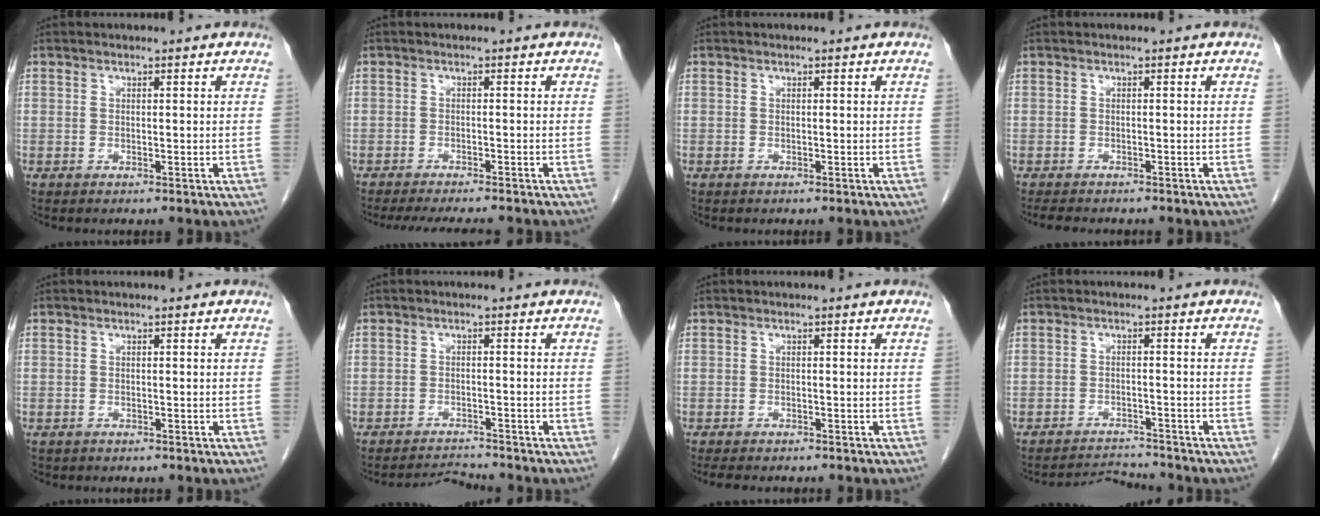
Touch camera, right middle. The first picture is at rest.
{"total": 9.3, "force": [-8.3, 1.2, 4.0], "torque": [-0.053, -0.016, -0.112]}
{"total": 0.0}
{"total": 4.3, "force": [-3.7, 1.2, 1.8], "torque": [-0.029, -0.008, -0.050]}
{"total": 0.9, "force": [-0.7, 0.6, 0.1], "torque": [-0.014, 0.001, -0.010]}
{"total": 2.7, "force": [-2.5, -0.7, -0.9], "torque": [0.013, -0.011, -0.037]}
{"total": 4.5, "force": [-3.9, 1.2, 2.0], "torque": [-0.029, -0.008, -0.052]}
{"total": 3.6, "force": [-3.3, -0.6, -1.2], "torque": [0.021, -0.006, -0.052]}